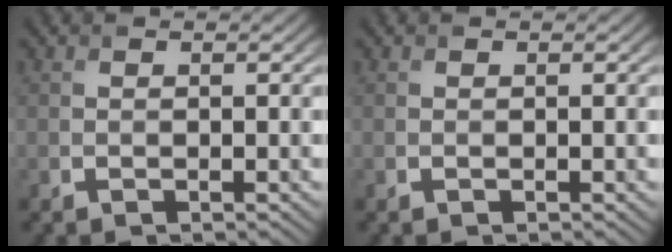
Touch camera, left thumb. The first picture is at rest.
{"total": 0.0}